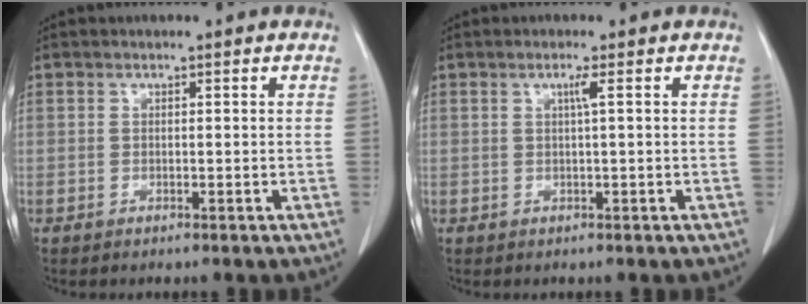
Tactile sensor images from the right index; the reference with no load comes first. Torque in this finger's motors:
{"motor_torque": [0.16, -0.03, 0.02, 0.02]}